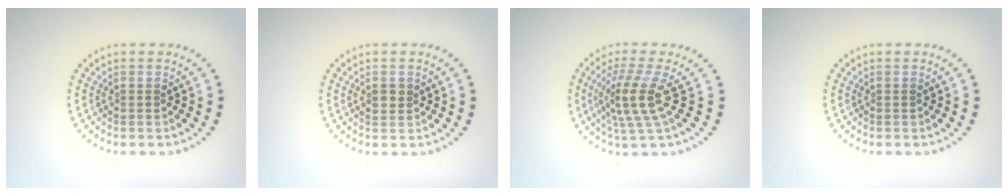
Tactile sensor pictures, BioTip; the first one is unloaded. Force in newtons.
{"total": 1.3, "press": 1.2, "slide": 0.3}
{"total": 4.0, "press": 3.1, "slide": 2.6}
{"total": 0.0}